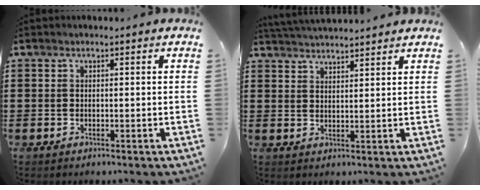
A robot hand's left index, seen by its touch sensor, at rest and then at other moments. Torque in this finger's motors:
{"motor_torque": [0.65, -0.65, 0.38, 0.08]}